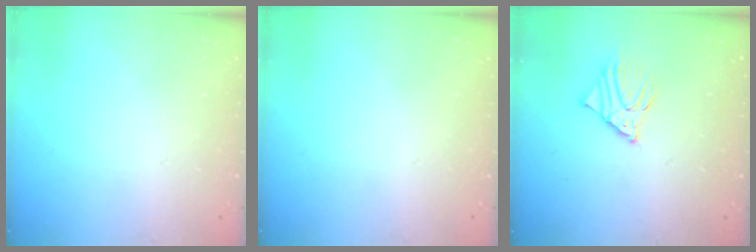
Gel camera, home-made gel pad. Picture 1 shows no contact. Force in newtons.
{"total": 0.0}
{"total": 6.1, "press": 6.1, "slide": 0.6}